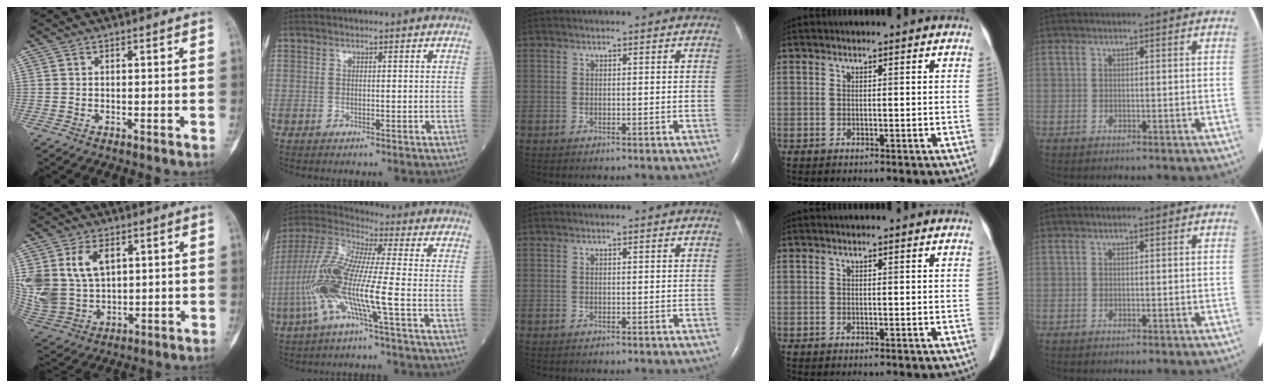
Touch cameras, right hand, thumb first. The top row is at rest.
{"thumb": {"total": 15.7, "force": [4.8, 10.8, 10.3], "torque": [-0.219, -0.012, 0.112]}, "index": {"total": 14.1, "force": [-4.1, 0.3, 13.5], "torque": [-0.297, -0.002, -0.091]}}